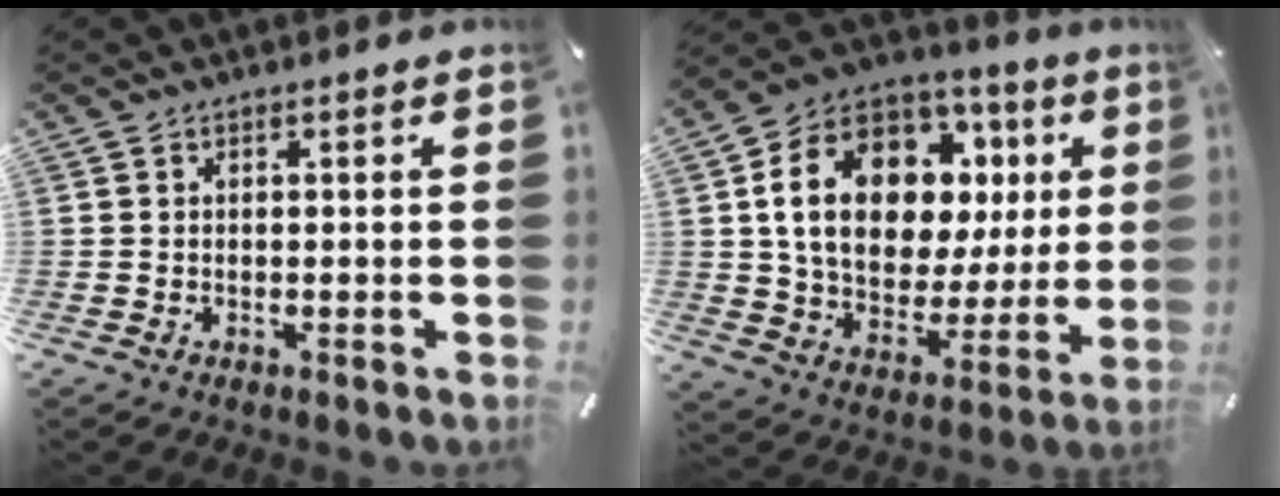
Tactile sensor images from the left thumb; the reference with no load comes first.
{"total": 19.2, "force": [5.6, 13.7, 12.2], "torque": [-0.220, -0.024, 0.103]}